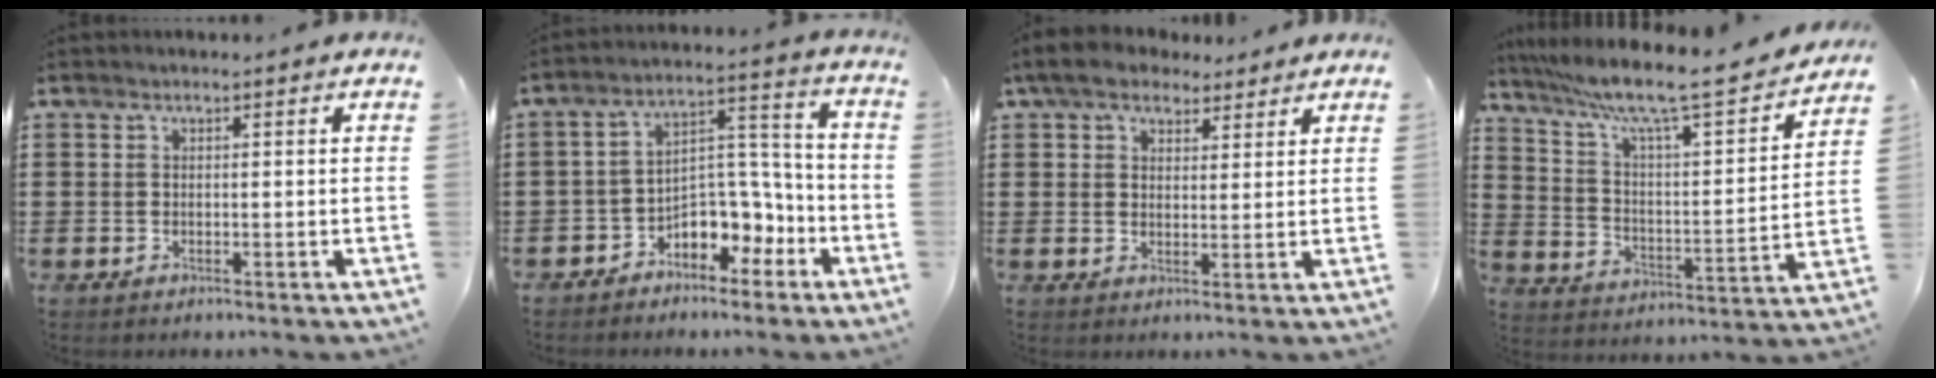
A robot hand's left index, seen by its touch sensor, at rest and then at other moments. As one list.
[{"total": 6.0, "force": [-4.1, 3.8, 2.2], "torque": [-0.043, 0.007, -0.079]}, {"total": 5.8, "force": [4.5, 2.7, 2.4], "torque": [-0.063, 0.006, 0.084]}, {"total": 9.0, "force": [7.1, 0.6, 5.6], "torque": [-0.135, -0.052, 0.112]}]